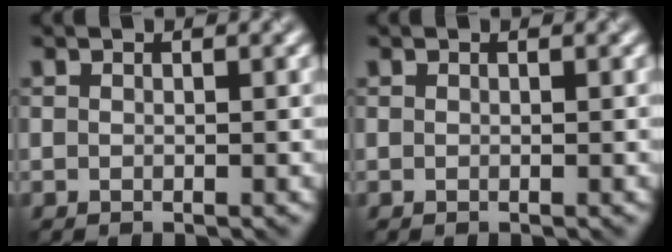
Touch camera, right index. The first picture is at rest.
{"total": 0.0}